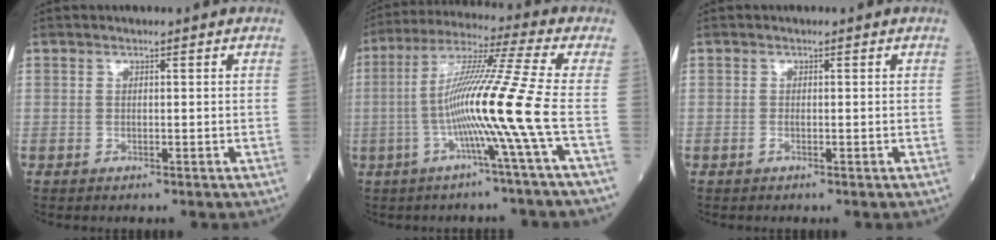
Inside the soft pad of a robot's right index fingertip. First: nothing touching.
{"total": 13.4, "force": [-3.2, -3.2, 12.6], "torque": [-0.236, 0.002, -0.065]}
{"total": 0.5, "force": [-0.1, 0.1, 0.5], "torque": [-0.012, -0.001, -0.002]}